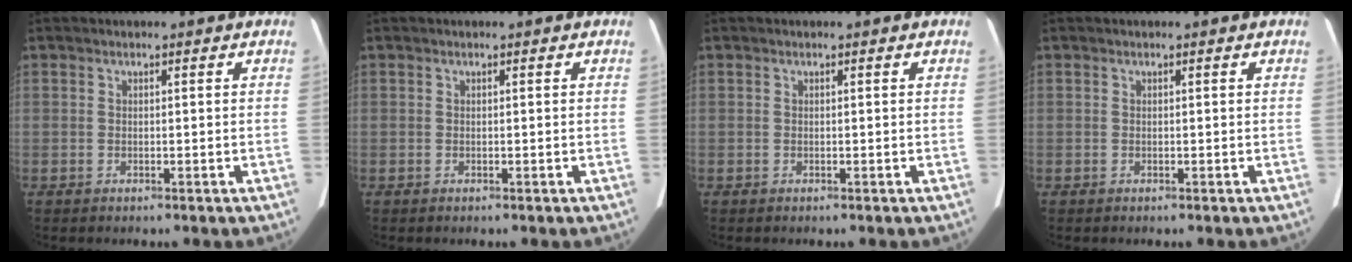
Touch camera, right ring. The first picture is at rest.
{"total": 0.0}
{"total": 0.0}
{"total": 0.0}